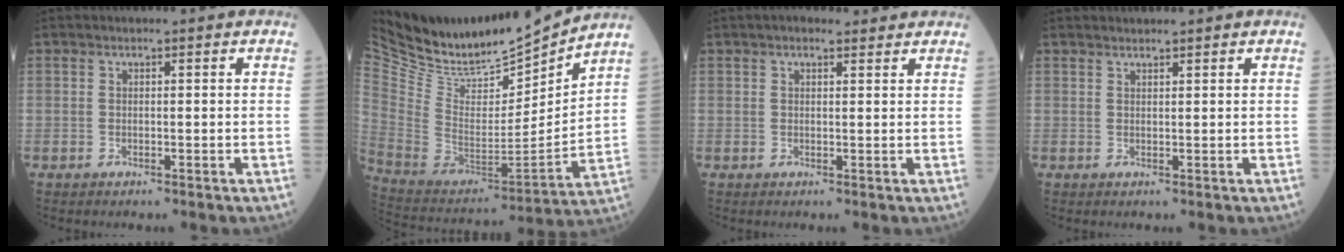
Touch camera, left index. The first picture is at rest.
{"total": 22.3, "force": [20.7, 4.5, 6.9], "torque": [-0.156, -0.044, 0.364]}
{"total": 3.0, "force": [2.4, 1.1, 1.5], "torque": [-0.019, 0.022, 0.031]}
{"total": 1.4, "force": [1.3, 0.1, 0.2], "torque": [-0.005, 0.012, 0.025]}